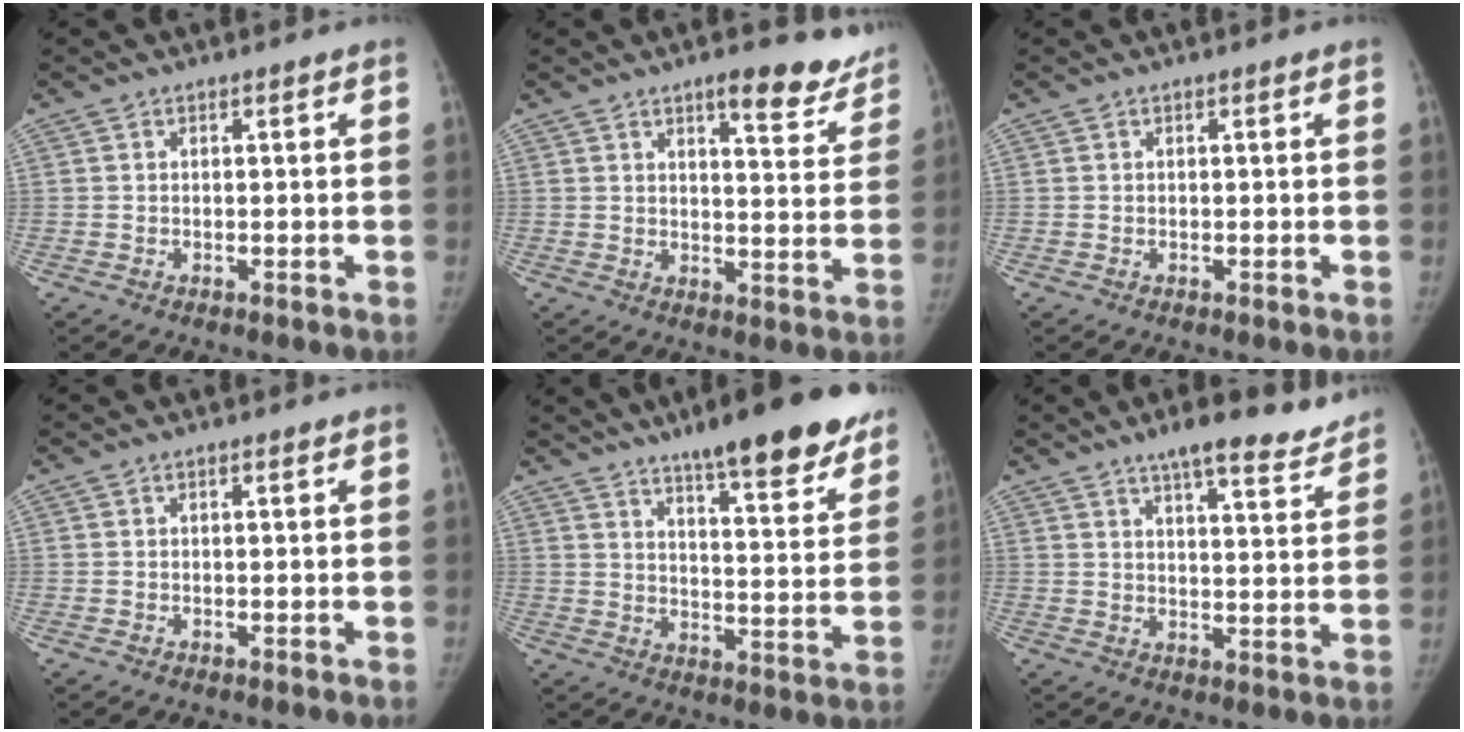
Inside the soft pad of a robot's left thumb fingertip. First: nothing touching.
{"total": 10.4, "force": [8.0, 3.4, 5.7], "torque": [-0.033, -0.050, 0.097]}
{"total": 0.0}
{"total": 0.0}
{"total": 20.0, "force": [14.7, 4.5, 12.7], "torque": [-0.140, -0.069, 0.204]}
{"total": 13.1, "force": [10.7, 3.5, 6.8], "torque": [-0.057, -0.052, 0.142]}